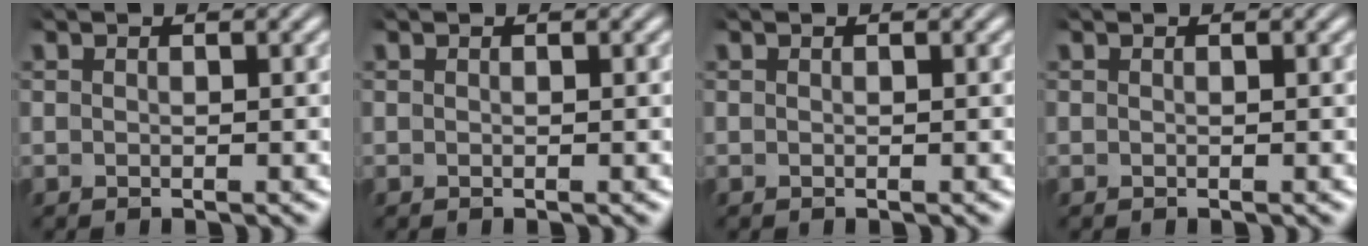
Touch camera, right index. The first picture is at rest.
{"total": 0.0}
{"total": 0.0}
{"total": 0.0}